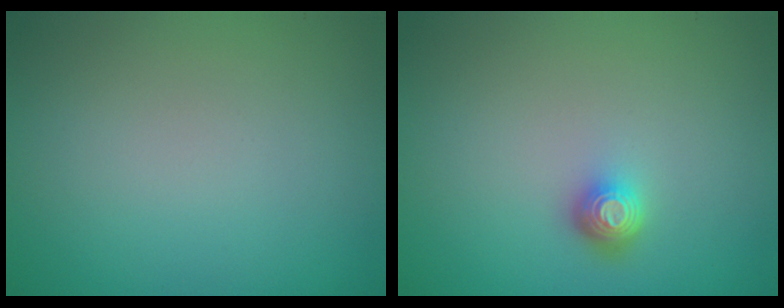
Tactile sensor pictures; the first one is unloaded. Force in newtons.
{"total": 1.8, "press": 1.3, "slide": 1.2}